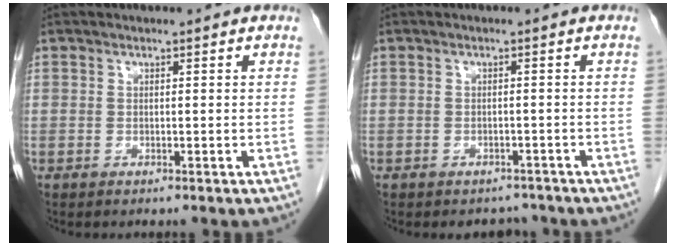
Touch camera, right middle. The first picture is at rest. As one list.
[{"total": 2.8, "force": [-2.4, 1.4, 0.0], "torque": [0.000, 0.003, -0.034]}]